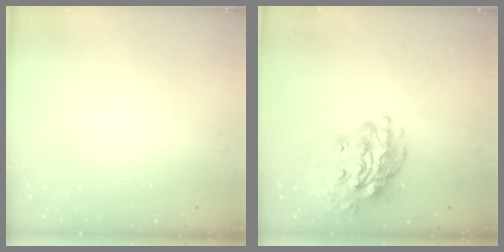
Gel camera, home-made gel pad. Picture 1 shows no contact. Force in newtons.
{"total": 17.4, "press": 17.3, "slide": 1.8}